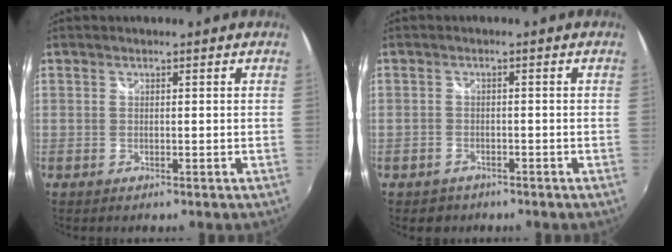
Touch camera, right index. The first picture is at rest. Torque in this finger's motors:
{"motor_torque": [0.31, -0.20, 0.07, 0.00]}